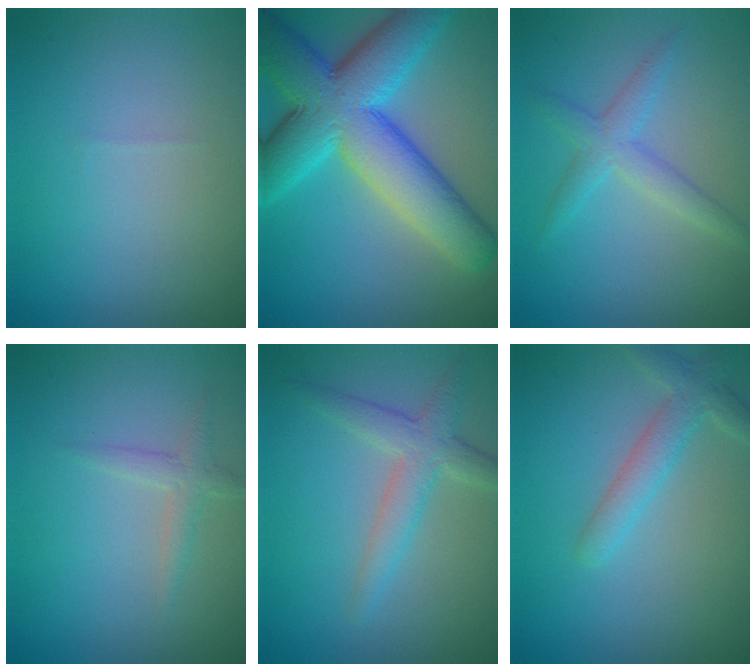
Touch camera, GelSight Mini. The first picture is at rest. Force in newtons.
{"total": 11.3, "press": 11.3, "slide": 0.2}
{"total": 2.5, "press": 2.5, "slide": 0.1}
{"total": 1.5, "press": 1.5, "slide": 0.0}
{"total": 3.2, "press": 3.2, "slide": 0.1}
{"total": 2.8, "press": 2.8, "slide": 0.2}